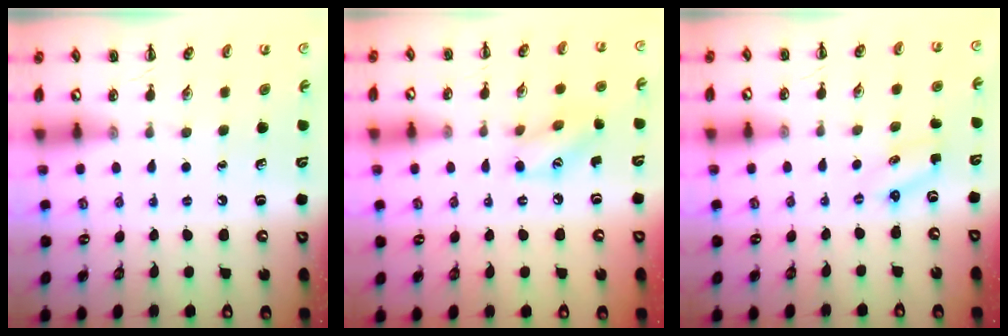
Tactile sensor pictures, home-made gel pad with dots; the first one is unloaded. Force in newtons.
{"total": 8.0, "press": 8.0, "slide": 0.3}
{"total": 2.3, "press": 2.2, "slide": 0.7}